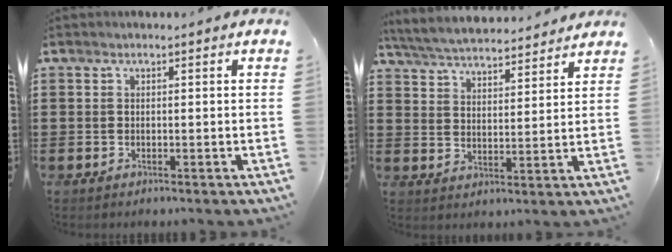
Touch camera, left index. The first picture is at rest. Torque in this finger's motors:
{"motor_torque": [1.32, -0.82, 0.28, 0.12]}